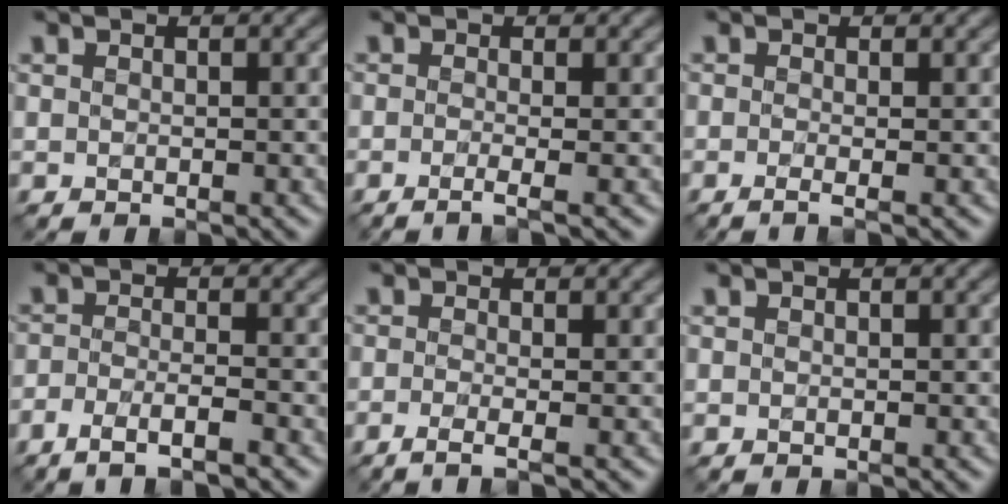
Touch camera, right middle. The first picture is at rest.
{"total": 2.2, "force": [-0.7, 0.7, 1.9], "torque": [-0.017, -0.007, -0.024]}
{"total": 2.0, "force": [-0.4, 0.8, 1.8], "torque": [-0.018, -0.009, -0.020]}
{"total": 3.4, "force": [-2.3, 0.6, 2.4], "torque": [-0.046, -0.004, -0.051]}
{"total": 2.3, "force": [-0.9, 0.8, 2.0], "torque": [-0.023, -0.009, -0.028]}
{"total": 0.0}